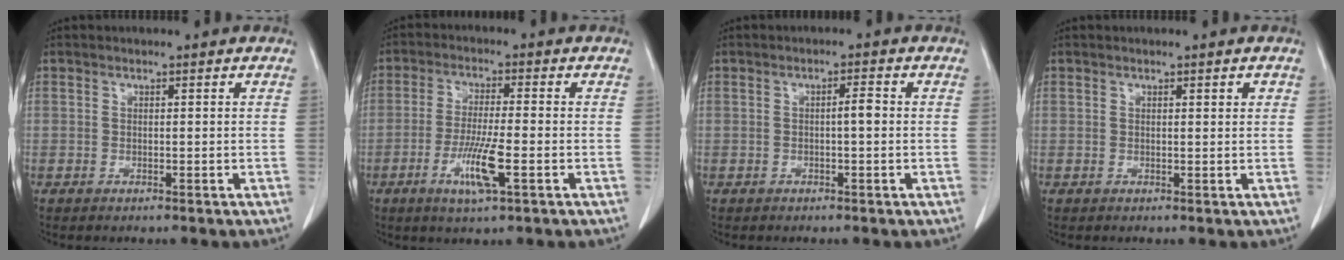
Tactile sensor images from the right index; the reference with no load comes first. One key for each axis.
{"total": 7.4, "fx": -2.8, "fy": 0.4, "fz": 6.9, "tx": -0.132, "ty": -0.014, "tz": -0.051}
{"total": 1.9, "fx": -0.1, "fy": 0.3, "fz": 1.9, "tx": -0.030, "ty": 0.004, "tz": -0.003}
{"total": 1.0, "fx": 0.6, "fy": 0.3, "fz": 0.8, "tx": -0.009, "ty": 0.001, "tz": 0.008}